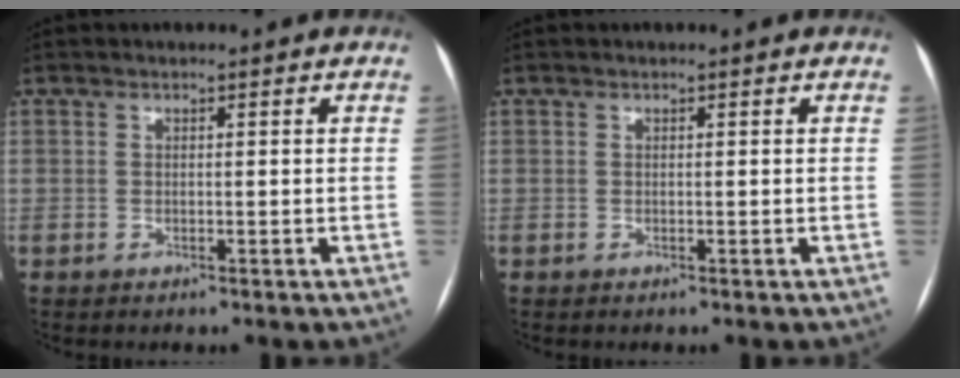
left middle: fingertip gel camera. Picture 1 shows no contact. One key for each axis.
{"total": 0.0}